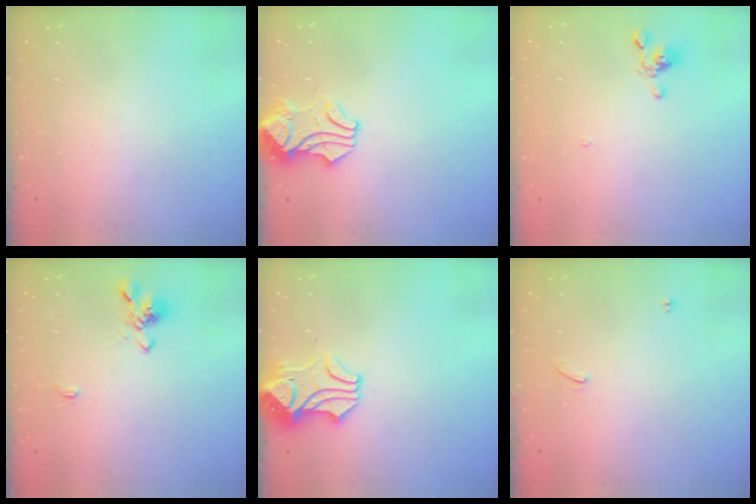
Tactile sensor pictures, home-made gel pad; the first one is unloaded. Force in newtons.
{"total": 1.6, "press": 1.4, "slide": 0.8}
{"total": 0.8, "press": 0.5, "slide": 0.7}
{"total": 1.5, "press": 1.2, "slide": 0.9}
{"total": 2.8, "press": 2.5, "slide": 1.1}
{"total": 1.5, "press": 1.2, "slide": 1.0}